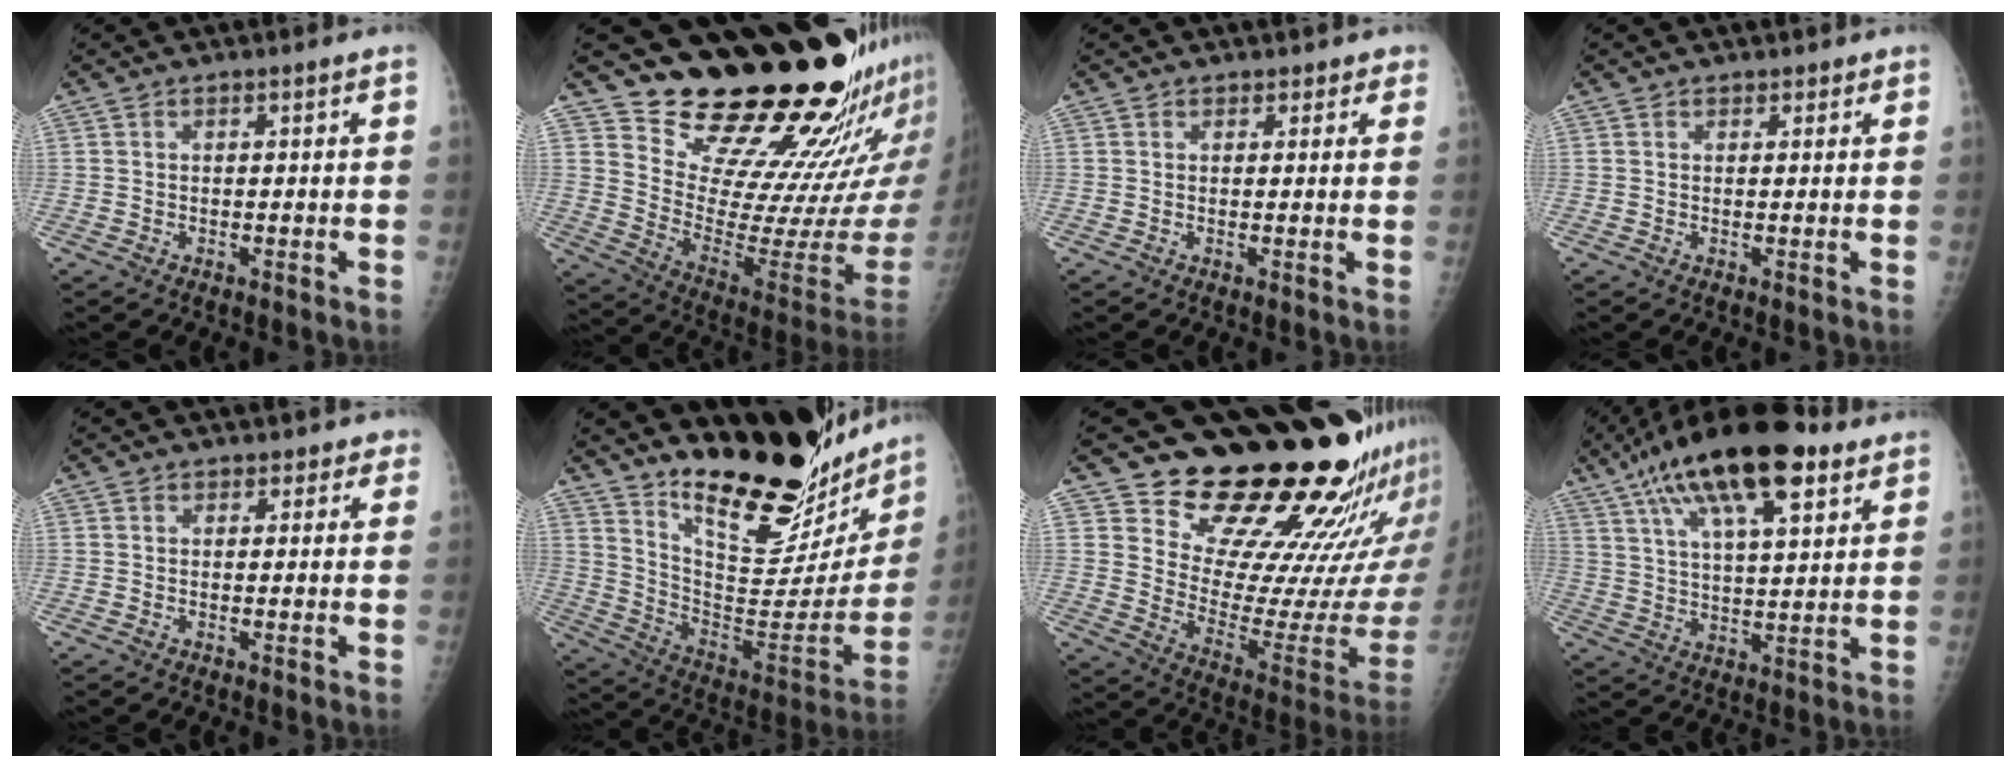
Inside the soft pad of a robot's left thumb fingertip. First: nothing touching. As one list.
[{"total": 23.1, "force": [19.4, 4.7, 11.6], "torque": [-0.125, -0.193, 0.285]}, {"total": 1.8, "force": [1.3, 1.2, 0.0], "torque": [0.026, -0.005, 0.006]}, {"total": 0.9, "force": [0.7, 0.6, 0.0], "torque": [0.012, -0.004, 0.005]}, {"total": 2.2, "force": [1.6, 1.5, -0.1], "torque": [0.029, -0.007, 0.006]}, {"total": 28.5, "force": [23.1, 8.1, 14.7], "torque": [-0.195, -0.157, 0.341]}, {"total": 23.7, "force": [18.7, 7.0, 12.8], "torque": [-0.146, -0.167, 0.261]}, {"total": 20.7, "force": [11.6, 7.2, 15.6], "torque": [-0.255, -0.010, 0.193]}]